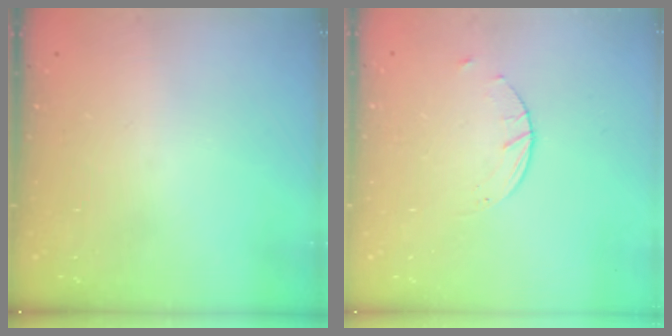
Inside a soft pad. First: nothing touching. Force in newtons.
{"total": 2.6, "press": 2.6, "slide": 0.4}